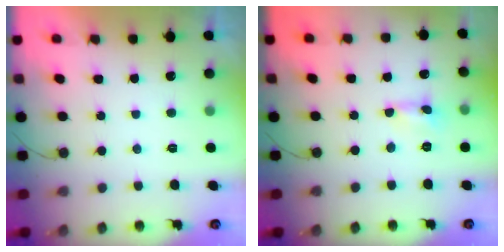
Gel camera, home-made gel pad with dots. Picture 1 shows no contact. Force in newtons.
{"total": 0.0}